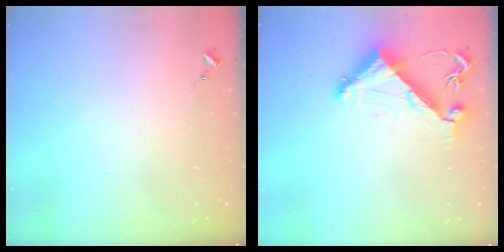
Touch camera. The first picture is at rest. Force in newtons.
{"total": 7.1, "press": 7.1, "slide": 1.1}